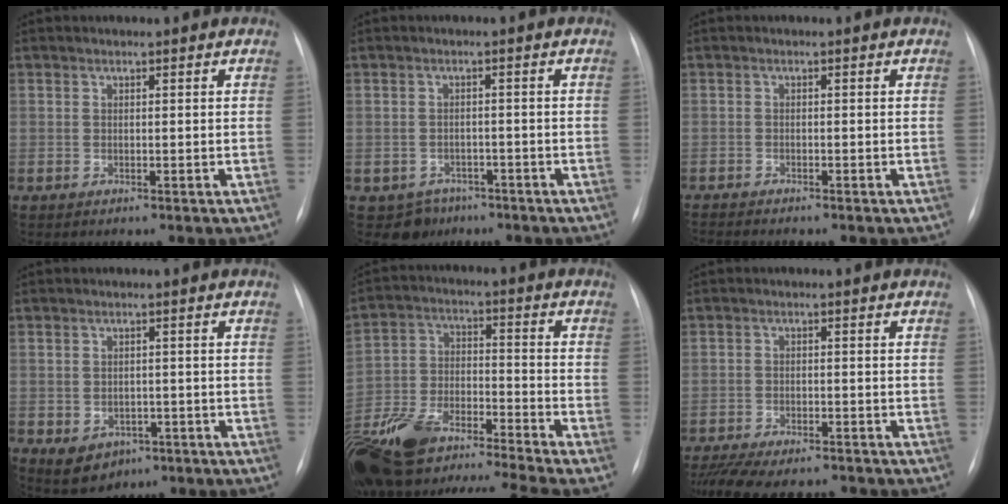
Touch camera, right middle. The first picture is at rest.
{"total": 4.1, "force": [-2.5, 3.2, 0.3], "torque": [-0.003, 0.010, -0.031]}
{"total": 3.5, "force": [-3.2, 0.3, 1.4], "torque": [-0.017, -0.006, -0.043]}
{"total": 5.0, "force": [-2.0, 4.0, 2.0], "torque": [-0.033, 0.008, -0.012]}
{"total": 18.3, "force": [-14.6, 2.2, 10.8], "torque": [-0.232, 0.005, -0.262]}
{"total": 12.8, "force": [-11.4, 3.2, 5.0], "torque": [-0.103, -0.006, -0.160]}